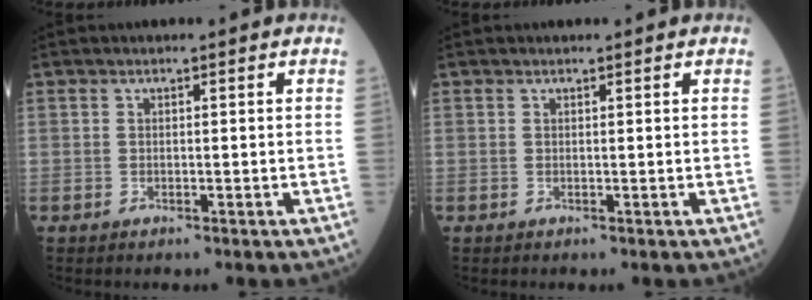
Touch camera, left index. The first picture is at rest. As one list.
[{"total": 0.6, "force": [0.6, 0.0, 0.0], "torque": [-0.003, 0.003, 0.009]}]